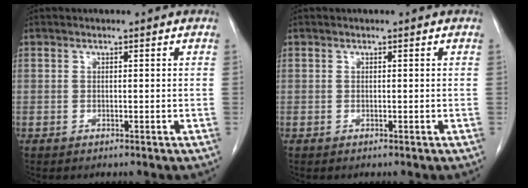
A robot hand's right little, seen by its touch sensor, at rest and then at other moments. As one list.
[{"total": 0.0}]